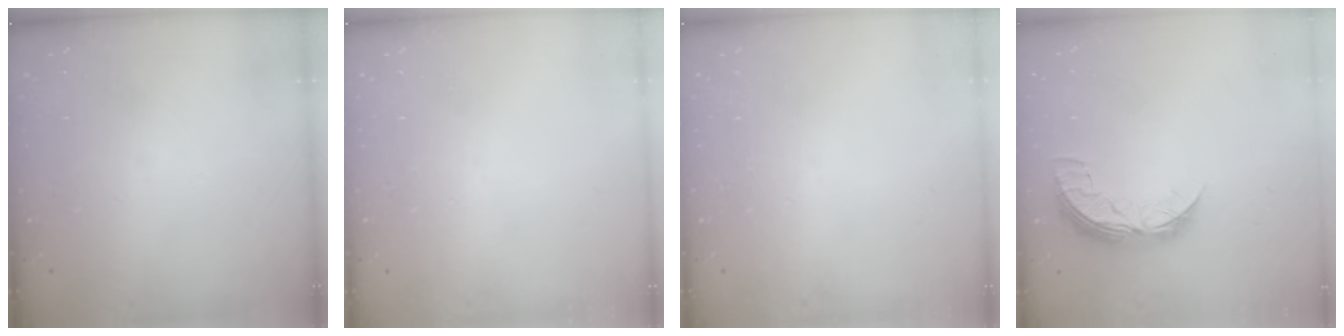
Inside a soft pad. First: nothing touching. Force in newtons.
{"total": 0.0}
{"total": 0.0}
{"total": 8.8, "press": 8.8, "slide": 0.2}